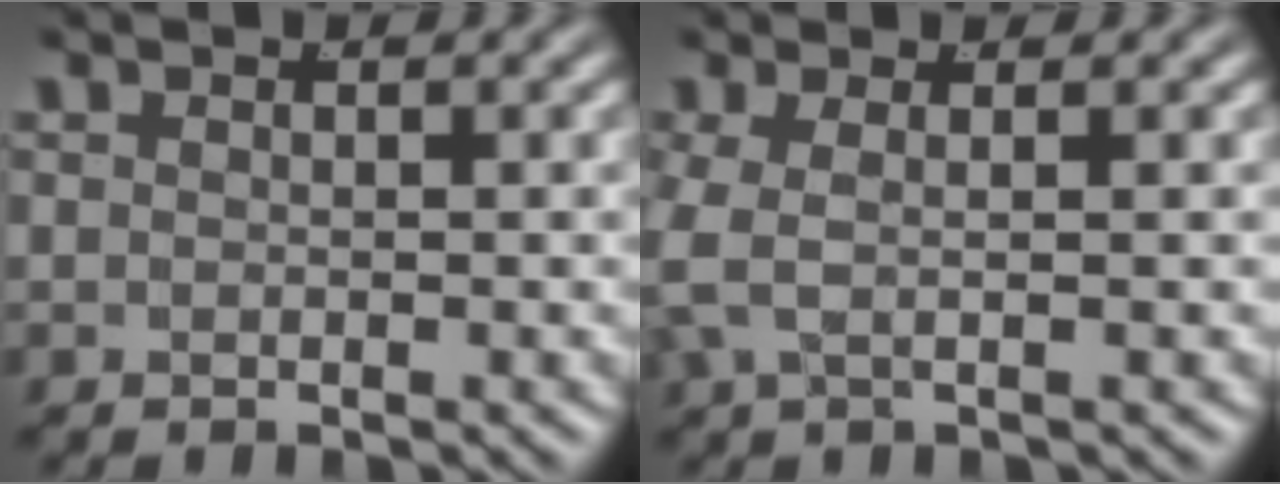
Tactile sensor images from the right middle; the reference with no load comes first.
{"total": 2.9, "force": [0.4, 1.4, 2.5], "torque": [-0.064, 0.002, 0.008]}